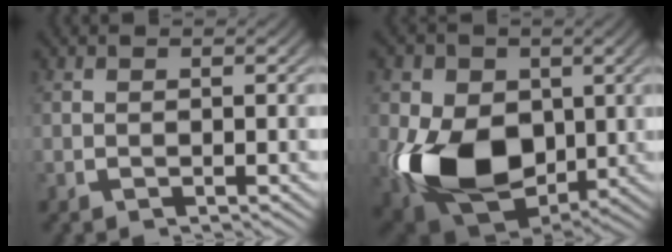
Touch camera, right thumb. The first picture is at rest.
{"total": 15.4, "force": [-1.9, 10.5, 11.1], "torque": [-0.240, -0.070, -0.010]}